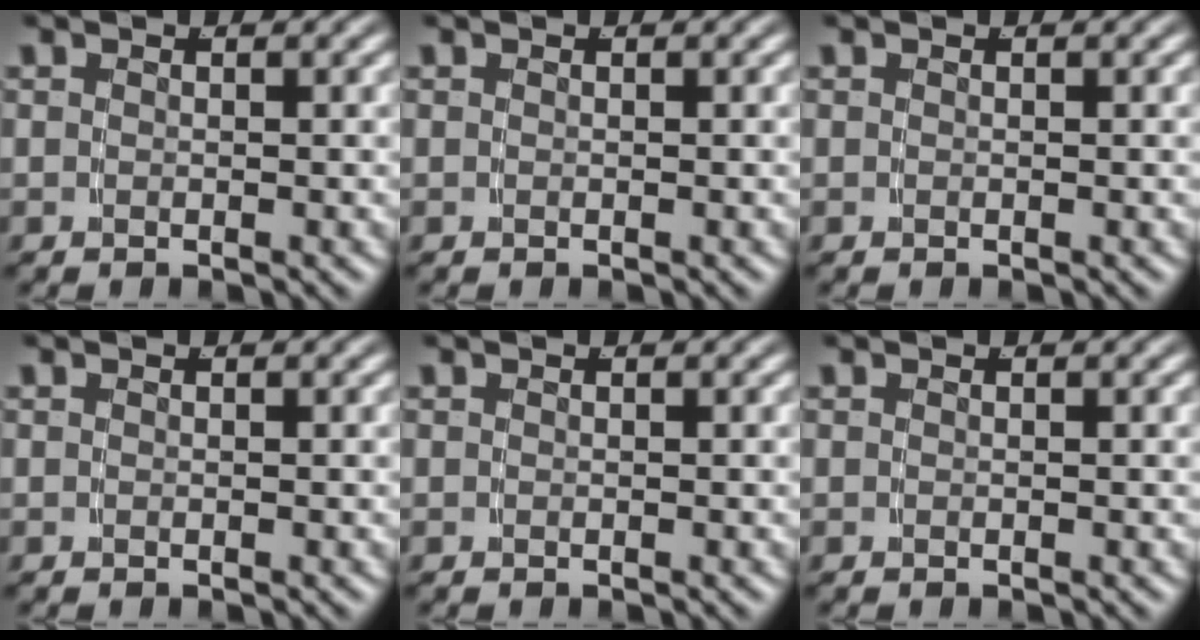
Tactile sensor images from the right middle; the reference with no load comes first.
{"total": 0.0}
{"total": 0.0}
{"total": 0.0}
{"total": 0.0}
{"total": 0.0}